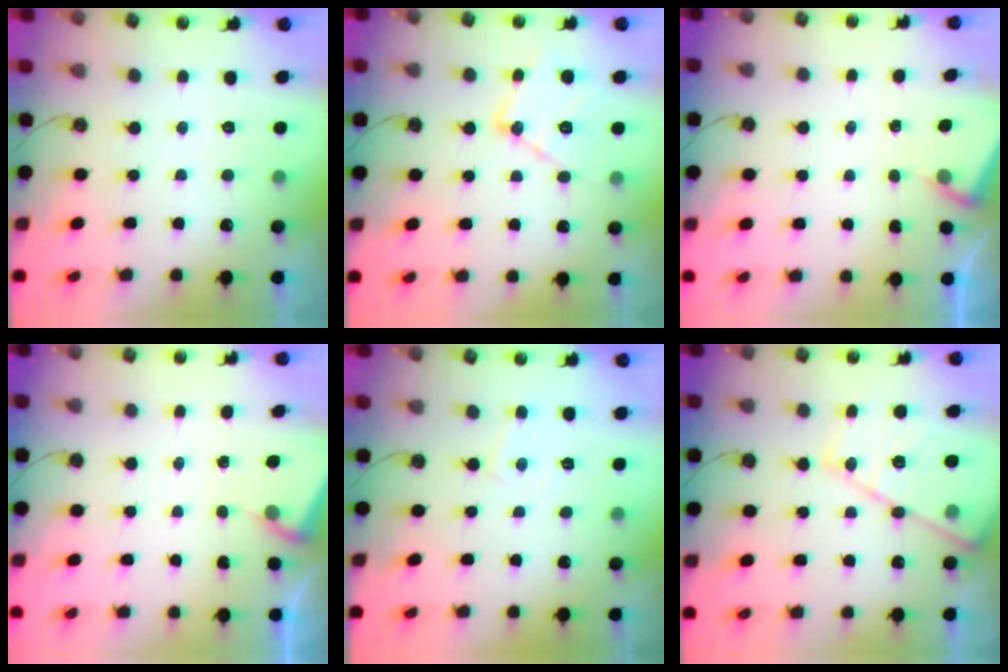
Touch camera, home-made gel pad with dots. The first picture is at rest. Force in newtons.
{"total": 13.0, "press": 12.9, "slide": 1.1}
{"total": 2.2, "press": 2.1, "slide": 0.3}
{"total": 2.2, "press": 2.1, "slide": 0.3}
{"total": 3.9, "press": 3.8, "slide": 0.6}
{"total": 16.3, "press": 16.2, "slide": 1.2}